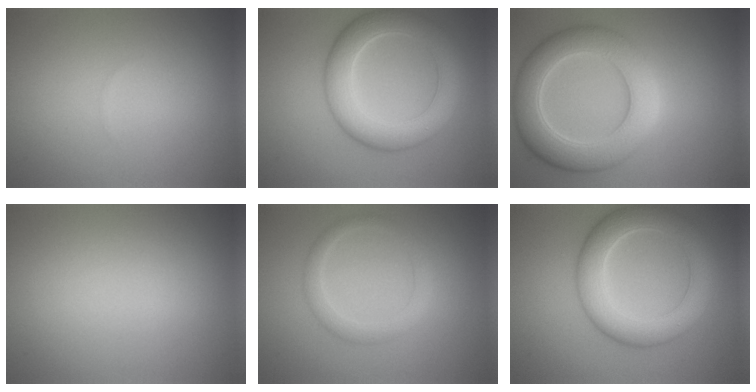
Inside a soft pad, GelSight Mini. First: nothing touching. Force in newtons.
{"total": 6.6, "press": 6.6, "slide": 0.2}
{"total": 7.5, "press": 7.5, "slide": 0.6}
{"total": 0.0}
{"total": 2.2, "press": 2.2, "slide": 0.0}
{"total": 6.6, "press": 6.6, "slide": 0.2}